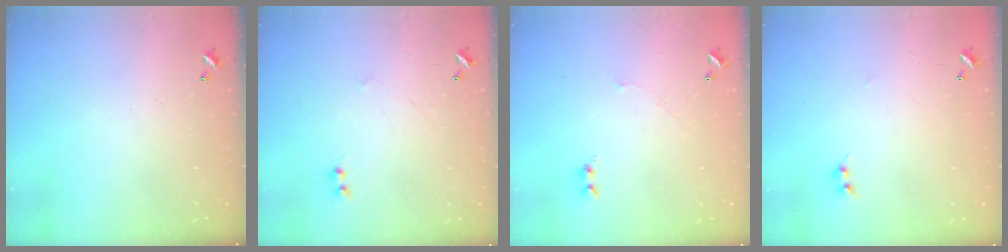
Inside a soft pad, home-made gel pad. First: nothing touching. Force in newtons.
{"total": 1.1, "press": 0.9, "slide": 0.6}
{"total": 2.6, "press": 2.6, "slide": 0.6}
{"total": 1.8, "press": 1.8, "slide": 0.3}